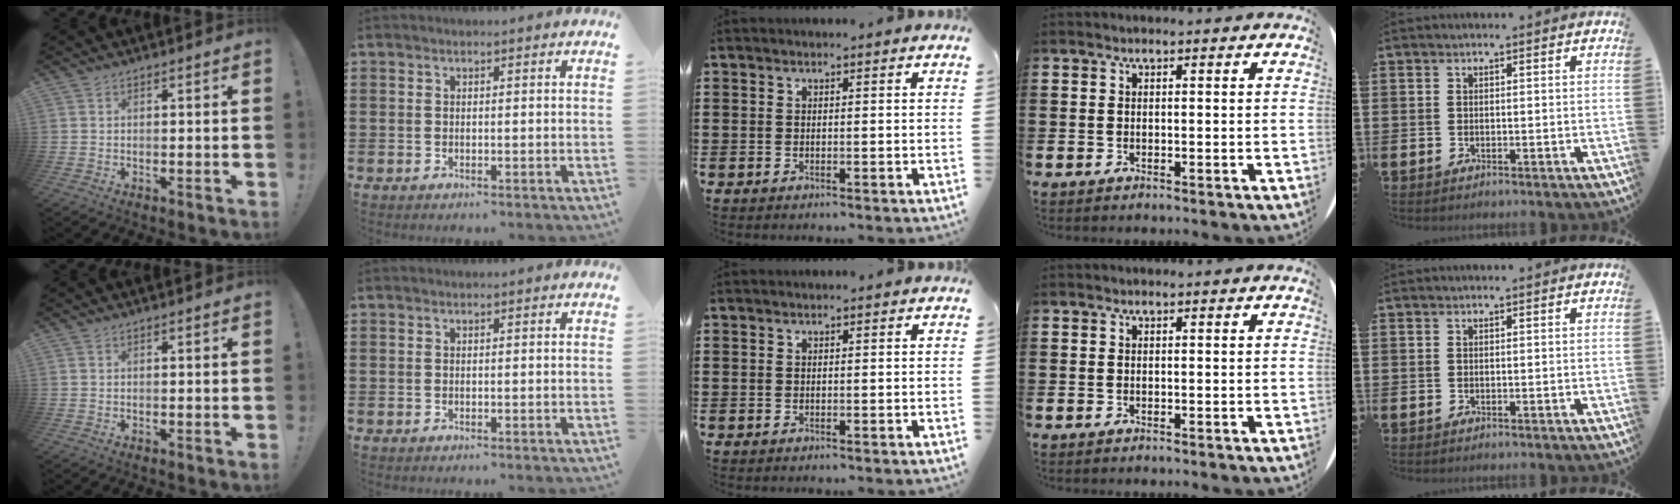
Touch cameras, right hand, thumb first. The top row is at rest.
{}